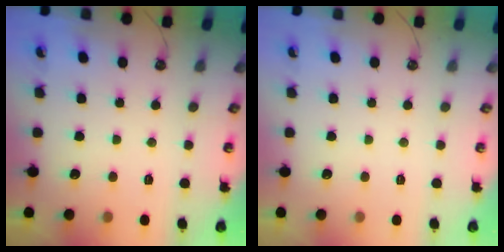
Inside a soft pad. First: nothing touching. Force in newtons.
{"total": 0.0}